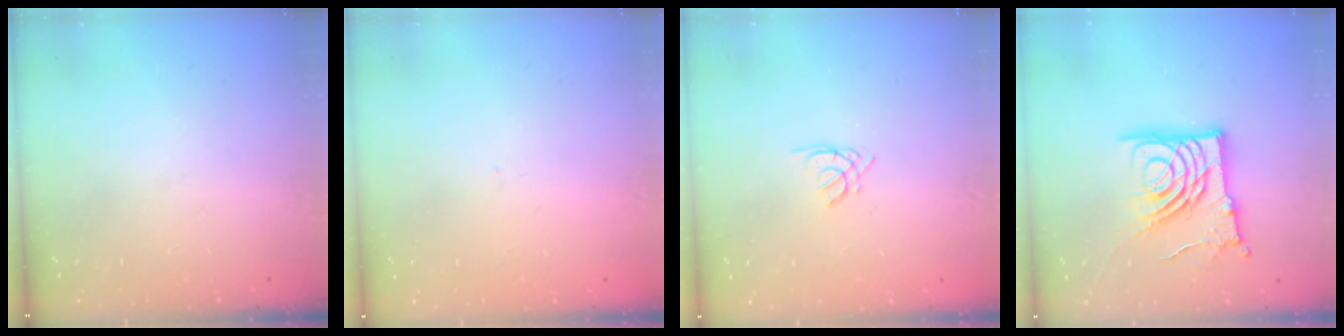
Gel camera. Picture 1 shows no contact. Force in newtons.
{"total": 0.0}
{"total": 1.4, "press": 1.3, "slide": 0.3}
{"total": 15.5, "press": 15.5, "slide": 1.2}